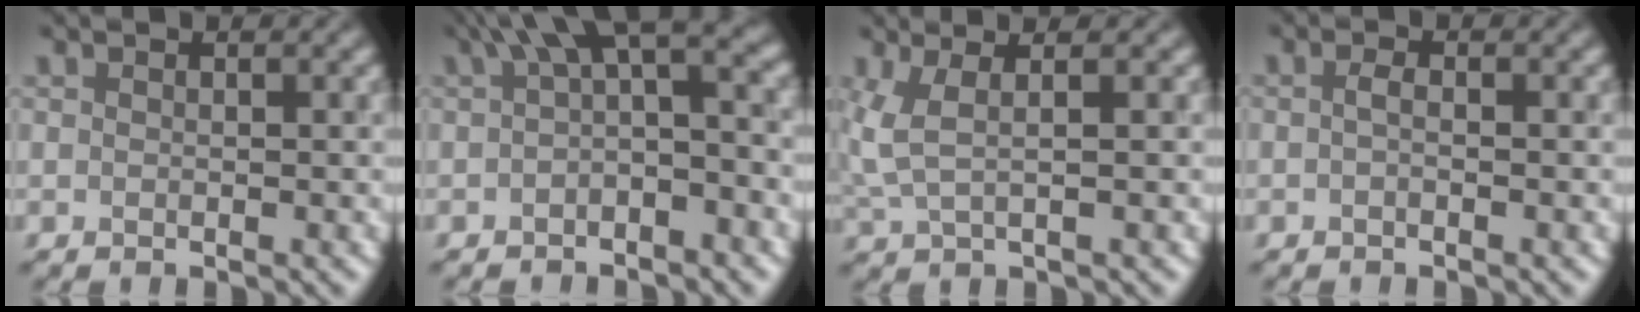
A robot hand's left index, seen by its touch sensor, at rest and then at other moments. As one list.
[{"total": 5.5, "force": [1.5, 1.7, 5.0], "torque": [-0.058, 0.023, 0.012]}, {"total": 2.3, "force": [0.7, 0.6, 2.1], "torque": [-0.053, 0.003, 0.017]}, {"total": 0.7, "force": [-0.2, 0.1, 0.6], "torque": [-0.013, 0.003, -0.003]}]